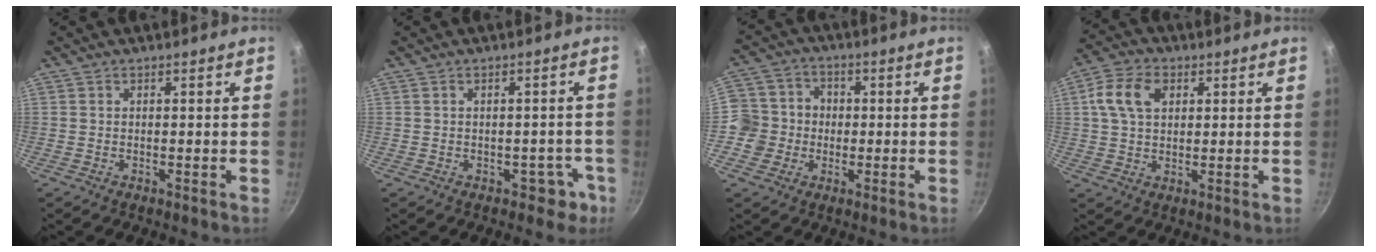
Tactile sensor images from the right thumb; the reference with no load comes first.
{"total": 3.6, "force": [-1.9, 2.5, 1.7], "torque": [0.001, 0.021, -0.021]}
{"total": 9.1, "force": [-1.3, 8.8, 1.8], "torque": [-0.005, 0.027, -0.028]}
{"total": 8.9, "force": [2.6, 5.9, 6.0], "torque": [-0.112, 0.009, 0.045]}